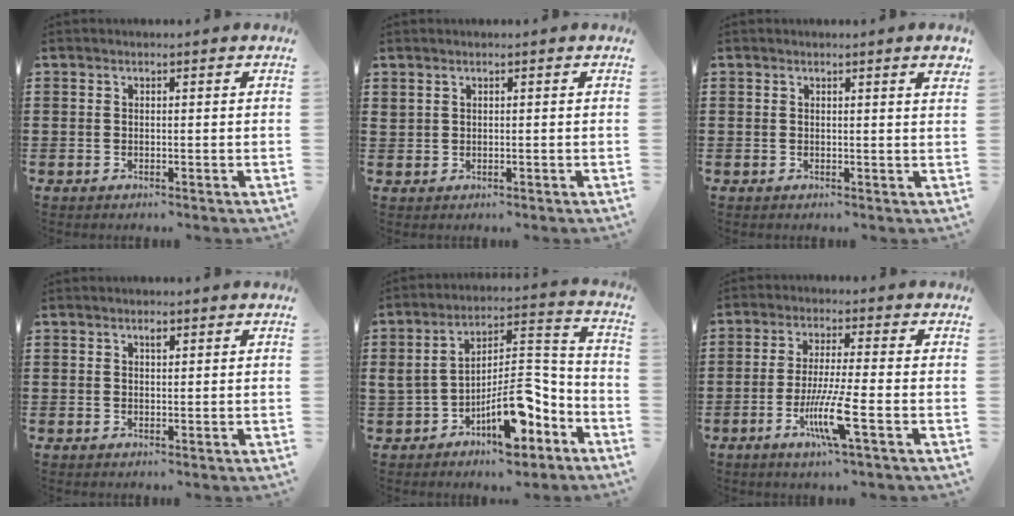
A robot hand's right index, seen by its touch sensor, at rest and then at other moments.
{"total": 0.5, "force": [0.3, 0.2, 0.3], "torque": [-0.007, 0.002, 0.007]}
{"total": 1.7, "force": [1.0, -0.1, 1.3], "torque": [-0.020, -0.002, 0.016]}
{"total": 1.0, "force": [0.6, 0.4, 0.7], "torque": [-0.015, 0.003, 0.010]}
{"total": 12.2, "force": [-7.3, 5.0, 8.4], "torque": [-0.122, 0.022, -0.135]}
{"total": 8.3, "force": [-3.3, 0.4, 7.6], "torque": [-0.151, -0.017, -0.062]}